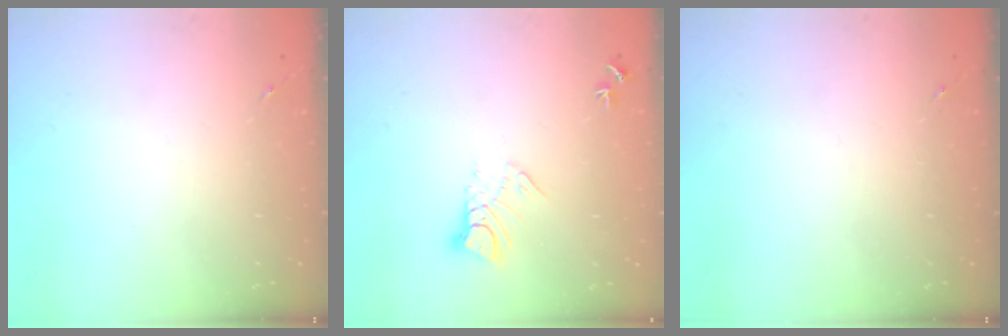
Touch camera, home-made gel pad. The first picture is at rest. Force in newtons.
{"total": 6.6, "press": 6.6, "slide": 0.7}
{"total": 0.0}